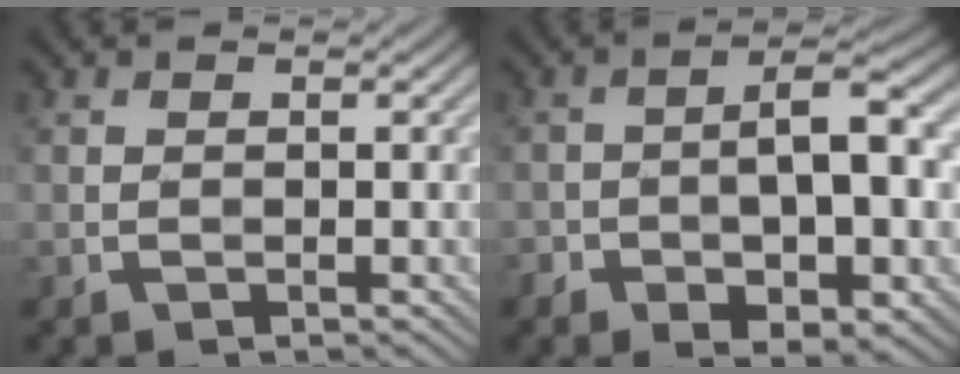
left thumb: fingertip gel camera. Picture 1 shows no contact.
{"total": 9.4, "force": [-2.9, 4.6, 7.7], "torque": [-0.109, 0.000, -0.045]}